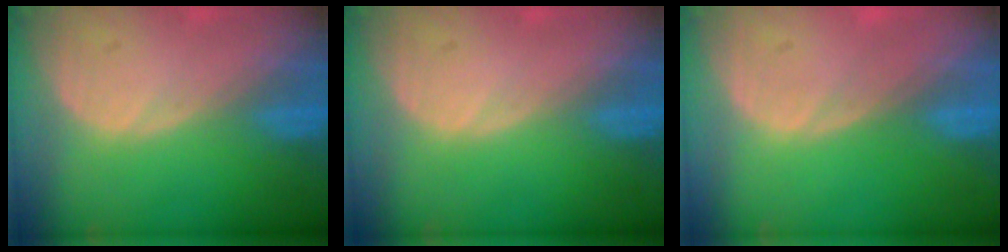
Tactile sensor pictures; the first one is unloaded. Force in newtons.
{"total": 0.0}
{"total": 0.0}